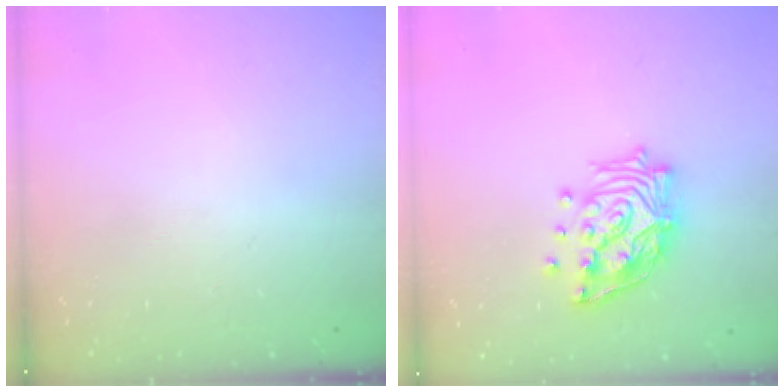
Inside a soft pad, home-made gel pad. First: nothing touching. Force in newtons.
{"total": 15.2, "press": 15.1, "slide": 1.7}